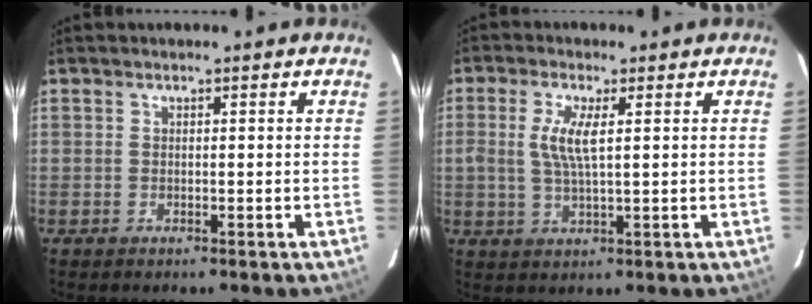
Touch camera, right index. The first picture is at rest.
{"total": 5.4, "force": [1.0, 1.2, 5.2], "torque": [-0.108, 0.001, 0.017]}